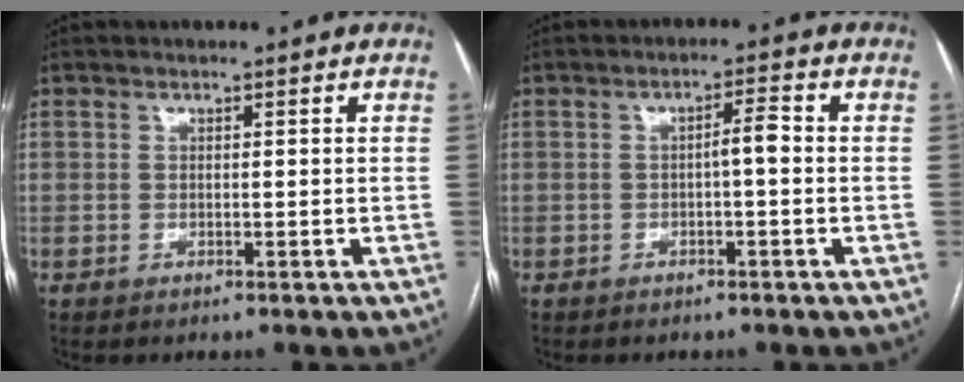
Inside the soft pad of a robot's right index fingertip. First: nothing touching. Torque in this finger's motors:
{"motor_torque": [0.26, -0.11, 0.06, 0.04]}